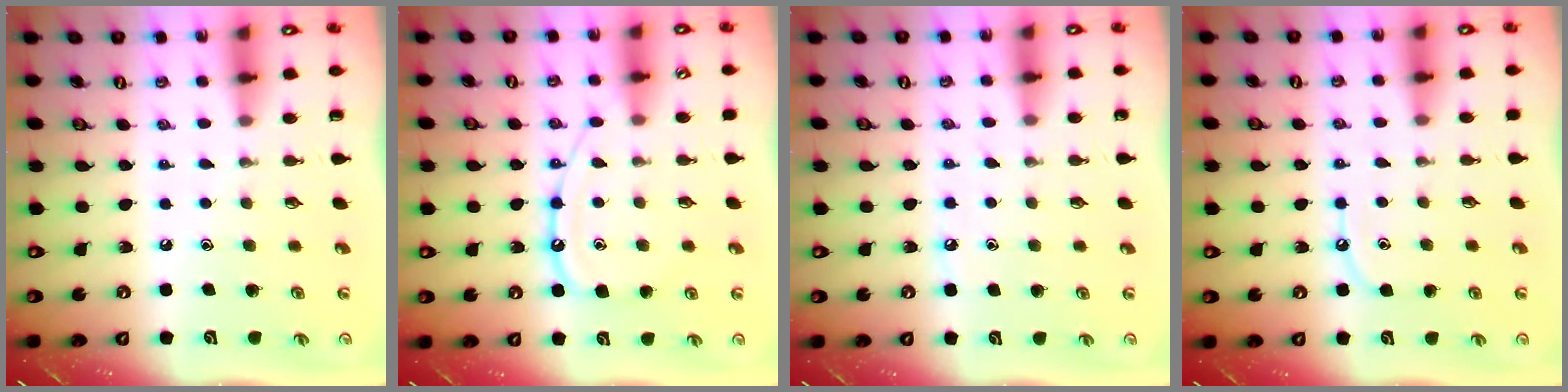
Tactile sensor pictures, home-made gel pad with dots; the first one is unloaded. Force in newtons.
{"total": 11.8, "press": 11.8, "slide": 1.1}
{"total": 6.2, "press": 6.2, "slide": 0.7}
{"total": 5.4, "press": 5.4, "slide": 0.6}